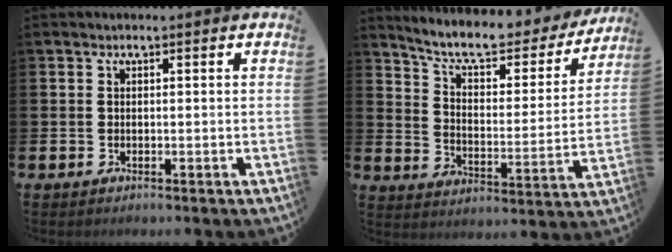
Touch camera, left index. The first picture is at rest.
{"total": 8.4, "force": [7.4, 2.2, 3.3], "torque": [-0.087, -0.053, 0.122]}